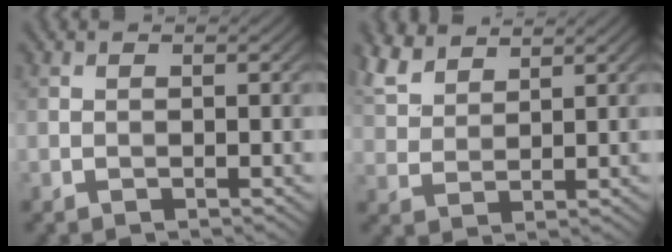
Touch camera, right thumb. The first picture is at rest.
{"total": 5.5, "force": [4.4, 2.1, 2.6], "torque": [-0.073, 0.013, 0.098]}